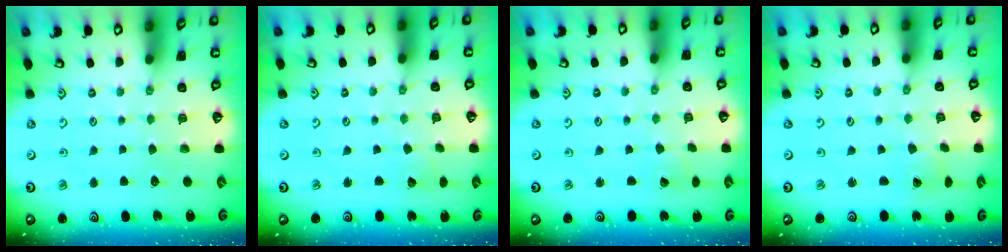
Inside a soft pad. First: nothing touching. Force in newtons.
{"total": 3.1, "press": 3.1, "slide": 0.2}
{"total": 1.6, "press": 1.6, "slide": 0.1}
{"total": 1.0, "press": 1.0, "slide": 0.0}